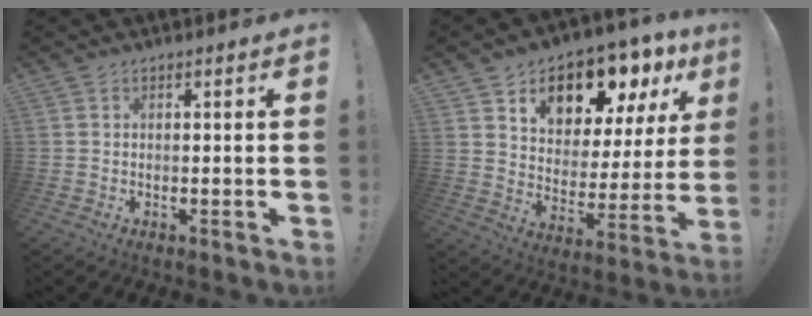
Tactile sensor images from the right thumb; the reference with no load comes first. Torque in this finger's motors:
{"motor_torque": [1.40, 3.51, 0.17, -0.03, 0.04]}